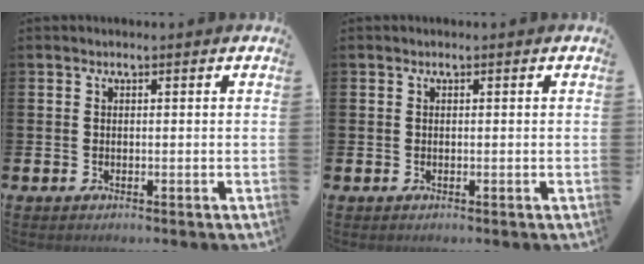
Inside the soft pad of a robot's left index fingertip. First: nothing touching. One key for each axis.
{"total": 0.0}